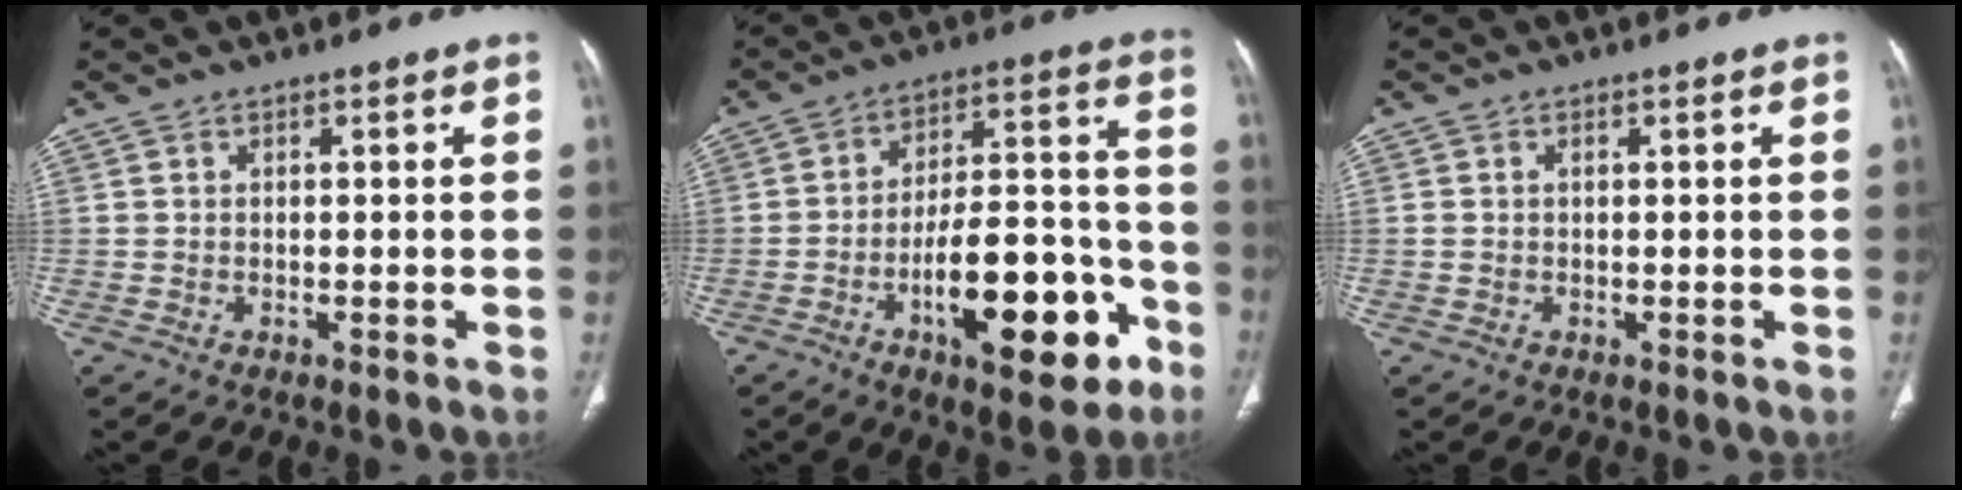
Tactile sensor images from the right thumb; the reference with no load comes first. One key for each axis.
{"total": 20.2, "fx": -8.5, "fy": 8.1, "fz": 16.4, "tx": -0.225, "ty": 0.056, "tz": -0.122}
{"total": 1.0, "fx": 0.2, "fy": 0.6, "fz": 0.7, "tx": -0.021, "ty": 0.009, "tz": 0.008}